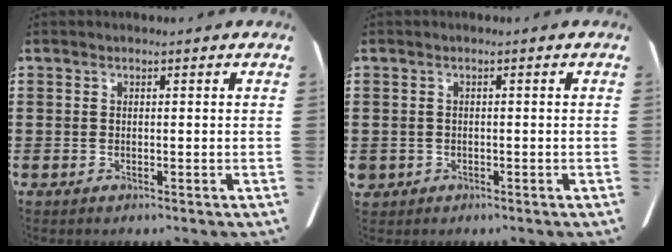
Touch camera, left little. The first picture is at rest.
{"total": 0.6, "force": [-0.4, 0.5, 0.0], "torque": [-0.002, 0.003, -0.009]}